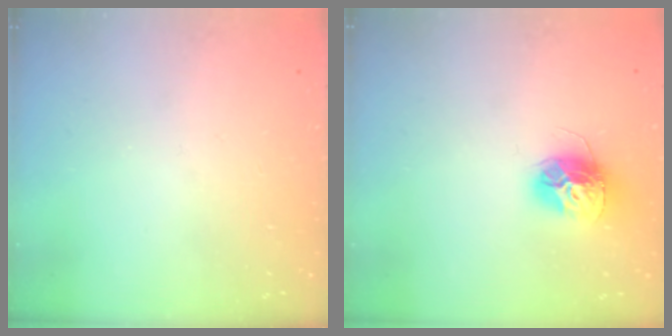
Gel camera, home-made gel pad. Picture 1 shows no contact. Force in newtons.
{"total": 14.0, "press": 13.9, "slide": 1.1}